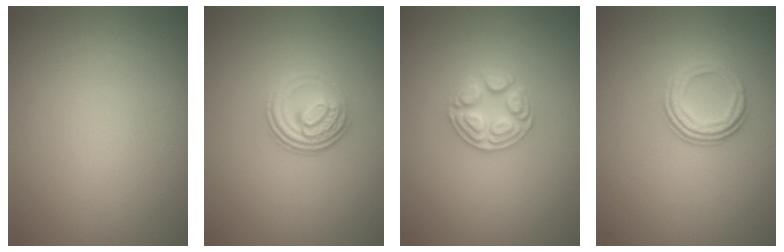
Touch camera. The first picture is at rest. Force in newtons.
{"total": 3.6, "press": 2.4, "slide": 2.7}
{"total": 3.0, "press": 2.8, "slide": 1.1}
{"total": 3.3, "press": 2.2, "slide": 2.4}